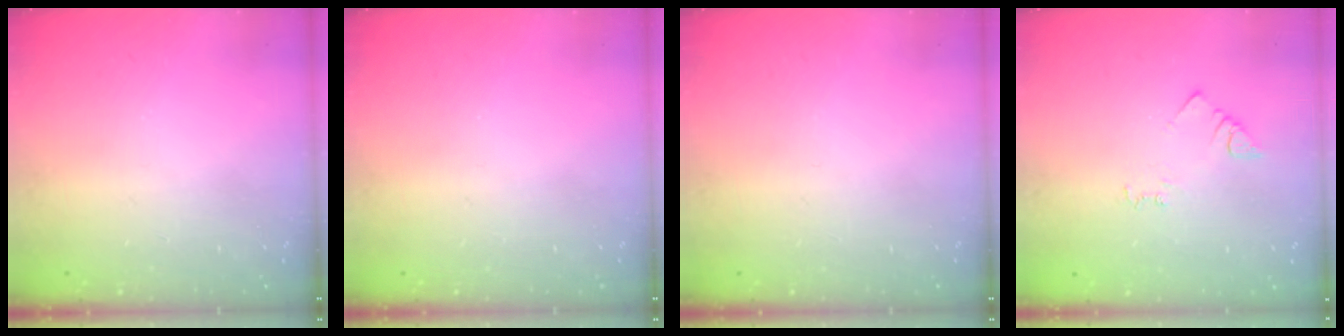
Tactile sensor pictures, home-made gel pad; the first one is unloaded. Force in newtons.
{"total": 0.0}
{"total": 0.0}
{"total": 4.2, "press": 4.1, "slide": 0.6}